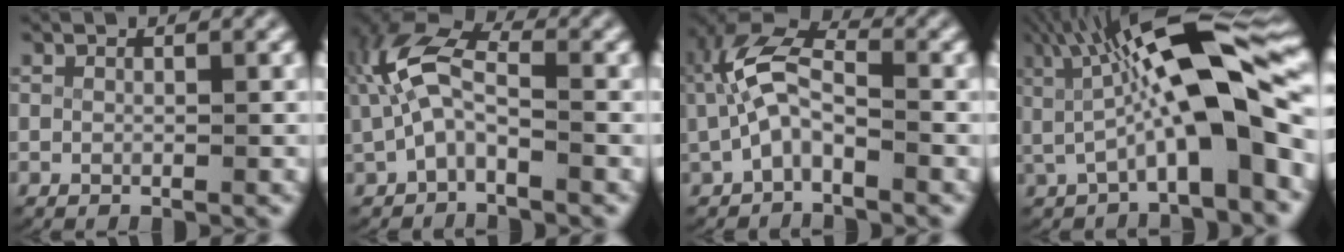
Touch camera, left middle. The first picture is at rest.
{"total": 6.1, "force": [0.3, 4.1, 4.6], "torque": [-0.108, -0.008, 0.001]}
{"total": 6.2, "force": [0.2, 4.2, 4.5], "torque": [-0.100, -0.009, -0.003]}
{"total": 11.1, "force": [1.4, 3.7, 10.4], "torque": [-0.164, 0.023, 0.021]}